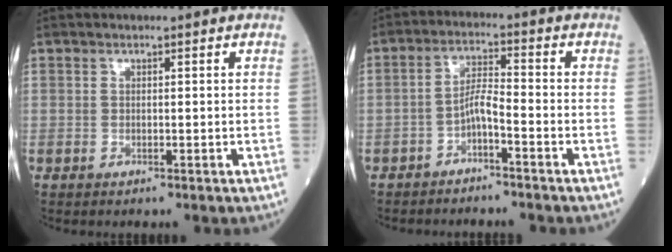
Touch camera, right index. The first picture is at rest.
{"total": 3.7, "force": [-2.2, 0.5, 2.9], "torque": [-0.055, 0.009, -0.043]}